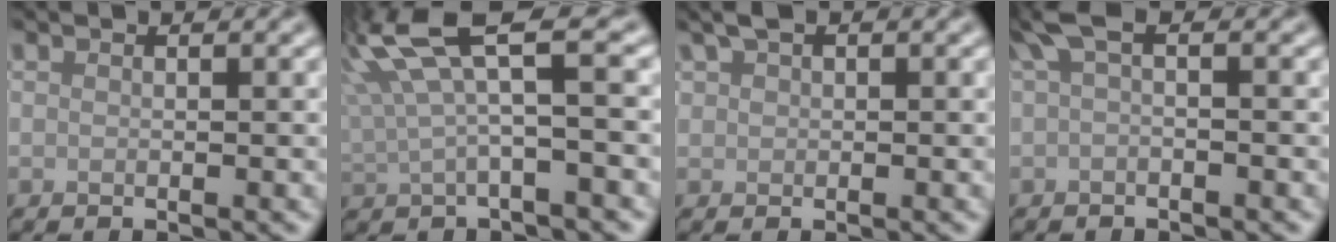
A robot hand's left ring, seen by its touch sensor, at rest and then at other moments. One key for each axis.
{"total": 7.5, "fx": 3.5, "fy": 1.5, "fz": 6.4, "tx": -0.137, "ty": 0.017, "tz": 0.064}
{"total": 2.0, "fx": 1.0, "fy": 1.3, "fz": 1.2, "tx": -0.021, "ty": 0.006, "tz": 0.016}
{"total": 2.4, "fx": 0.5, "fy": 0.6, "fz": 2.2, "tx": -0.042, "ty": 0.006, "tz": 0.004}